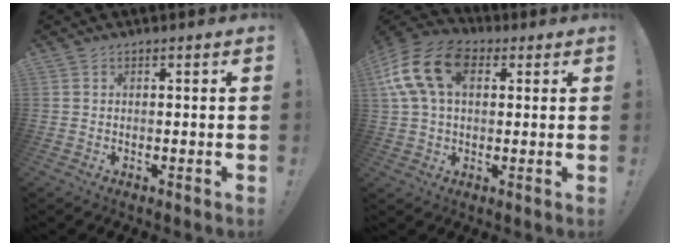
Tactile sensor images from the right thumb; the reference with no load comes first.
{"total": 17.3, "force": [5.2, 11.3, 12.0], "torque": [-0.235, 0.000, 0.095]}